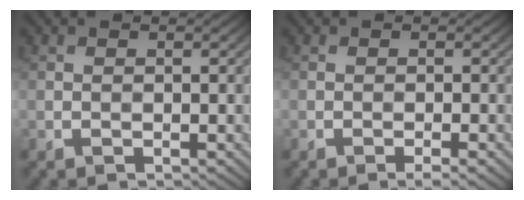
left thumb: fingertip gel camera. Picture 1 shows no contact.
{"total": 1.5, "force": [-0.9, 0.1, 1.2], "torque": [-0.018, 0.002, -0.016]}